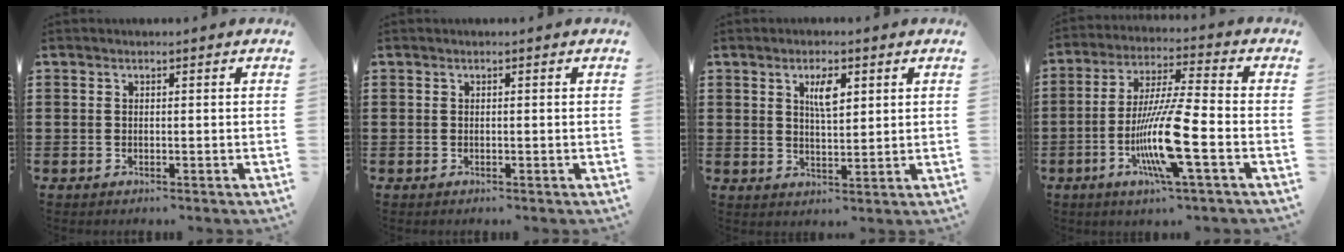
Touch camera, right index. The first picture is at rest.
{"total": 0.0}
{"total": 4.1, "force": [1.8, 1.5, 3.5], "torque": [-0.058, 0.000, 0.025]}
{"total": 12.6, "force": [-4.3, 1.0, 11.8], "torque": [-0.243, -0.014, -0.088]}